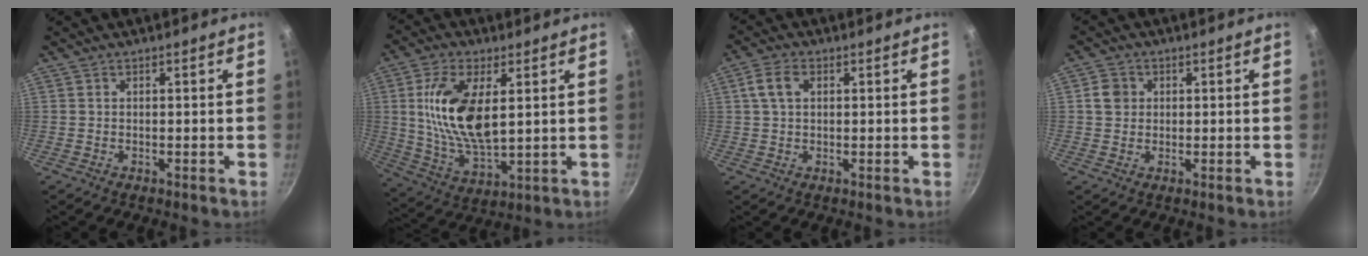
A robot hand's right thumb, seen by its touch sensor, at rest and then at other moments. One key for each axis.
{"total": 15.4, "fx": 3.2, "fy": 7.3, "fz": 13.2, "tx": -0.250, "ty": -0.015, "tz": 0.067}
{"total": 4.7, "fx": 1.2, "fy": 3.0, "fz": 3.4, "tx": -0.061, "ty": 0.009, "tz": 0.020}
{"total": 3.7, "fx": 0.6, "fy": 3.3, "fz": 1.5, "tx": -0.008, "ty": 0.006, "tz": 0.006}